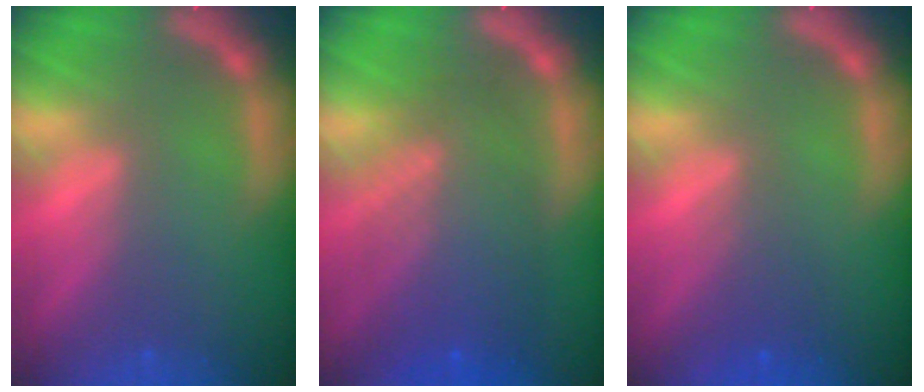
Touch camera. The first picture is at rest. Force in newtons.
{"total": 8.0}
{"total": 2.0}